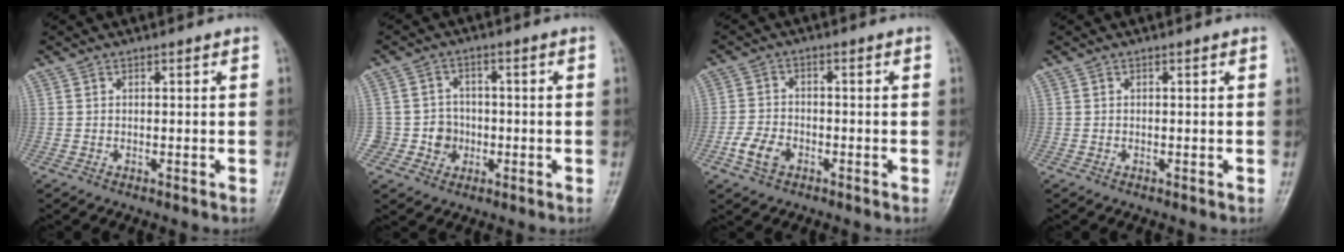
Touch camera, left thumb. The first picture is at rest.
{"total": 5.3, "force": [-1.3, 5.1, 0.6], "torque": [0.031, 0.016, -0.024]}
{"total": 5.0, "force": [-2.4, 3.3, 2.9], "torque": [-0.053, 0.013, -0.049]}
{"total": 0.0}